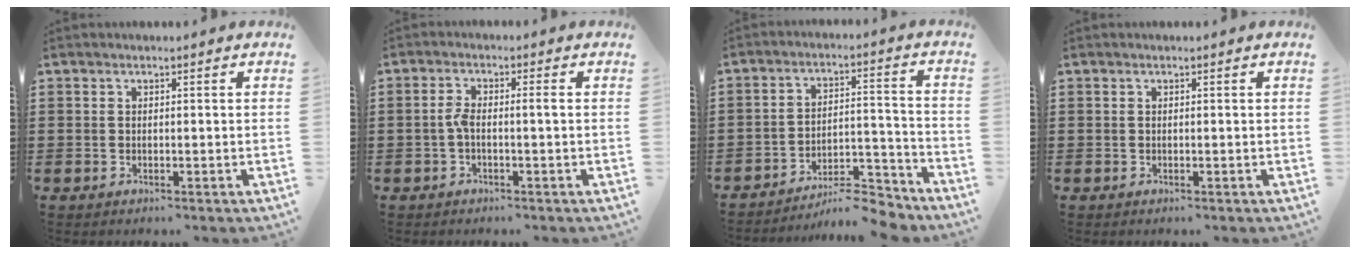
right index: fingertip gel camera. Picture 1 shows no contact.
{"total": 2.6, "force": [-0.5, 0.4, 2.5], "torque": [-0.055, 0.000, -0.014]}
{"total": 8.5, "force": [-7.9, 1.5, 2.9], "torque": [-0.032, 0.030, -0.148]}
{"total": 0.0}